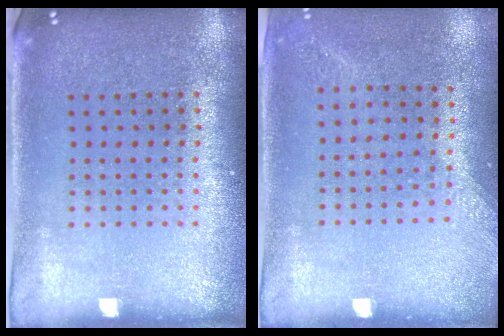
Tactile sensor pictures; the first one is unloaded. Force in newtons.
{"total": 1.3, "press": 1.1, "slide": 0.8}